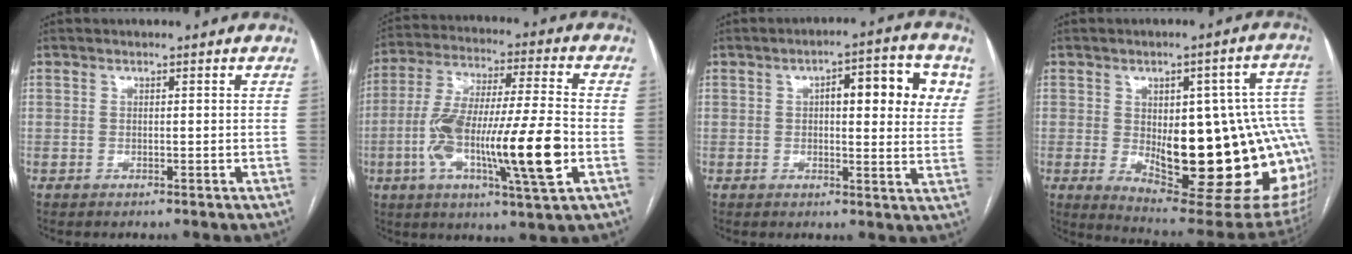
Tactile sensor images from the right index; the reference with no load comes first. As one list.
[{"total": 19.1, "force": [-4.7, 1.9, 18.4], "torque": [-0.337, -0.005, -0.077]}, {"total": 11.3, "force": [3.3, 3.1, 10.4], "torque": [-0.127, 0.021, 0.037]}, {"total": 26.4, "force": [-2.2, 7.9, 25.1], "torque": [-0.270, 0.011, -0.003]}]